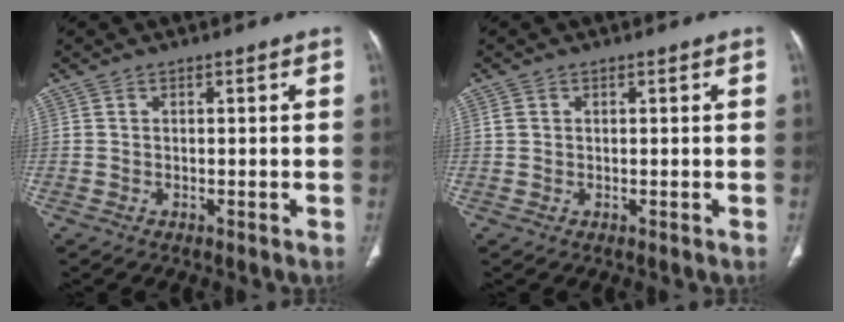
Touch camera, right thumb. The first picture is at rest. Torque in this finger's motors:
{"motor_torque": [-0.65, 0.45, 0.23, -0.12, 0.05]}